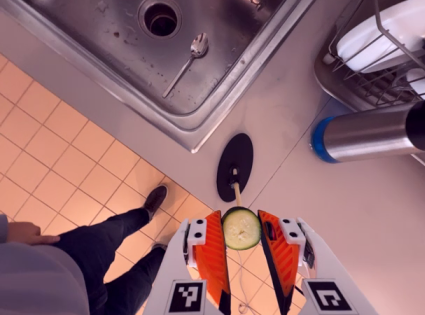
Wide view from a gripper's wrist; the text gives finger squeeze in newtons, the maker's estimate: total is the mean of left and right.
{"total": 7.5, "left": 7.0, "right": 7.9}